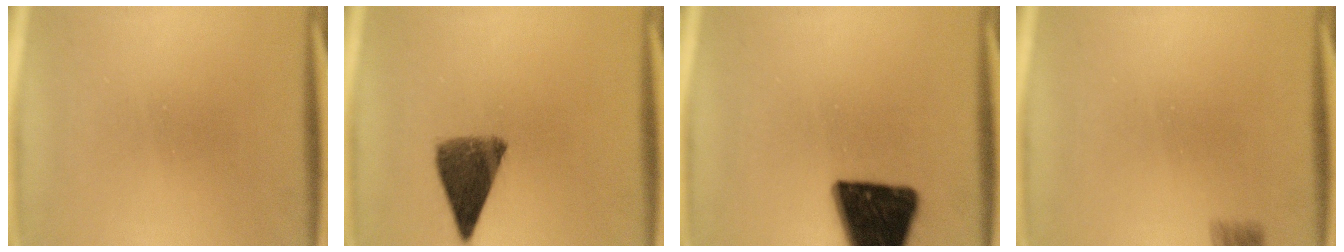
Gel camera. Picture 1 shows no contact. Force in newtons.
{"total": 8.8}
{"total": 18.5}
{"total": 2.1}